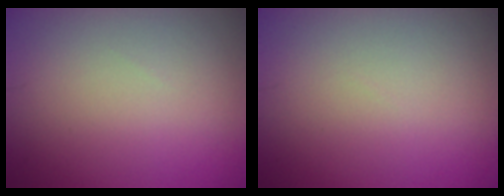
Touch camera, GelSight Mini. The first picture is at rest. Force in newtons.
{"total": 0.0}